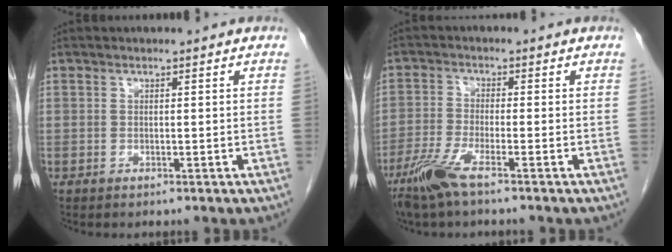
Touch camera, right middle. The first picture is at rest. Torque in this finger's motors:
{"motor_torque": [0.20, -0.18, 0.06, 0.06]}